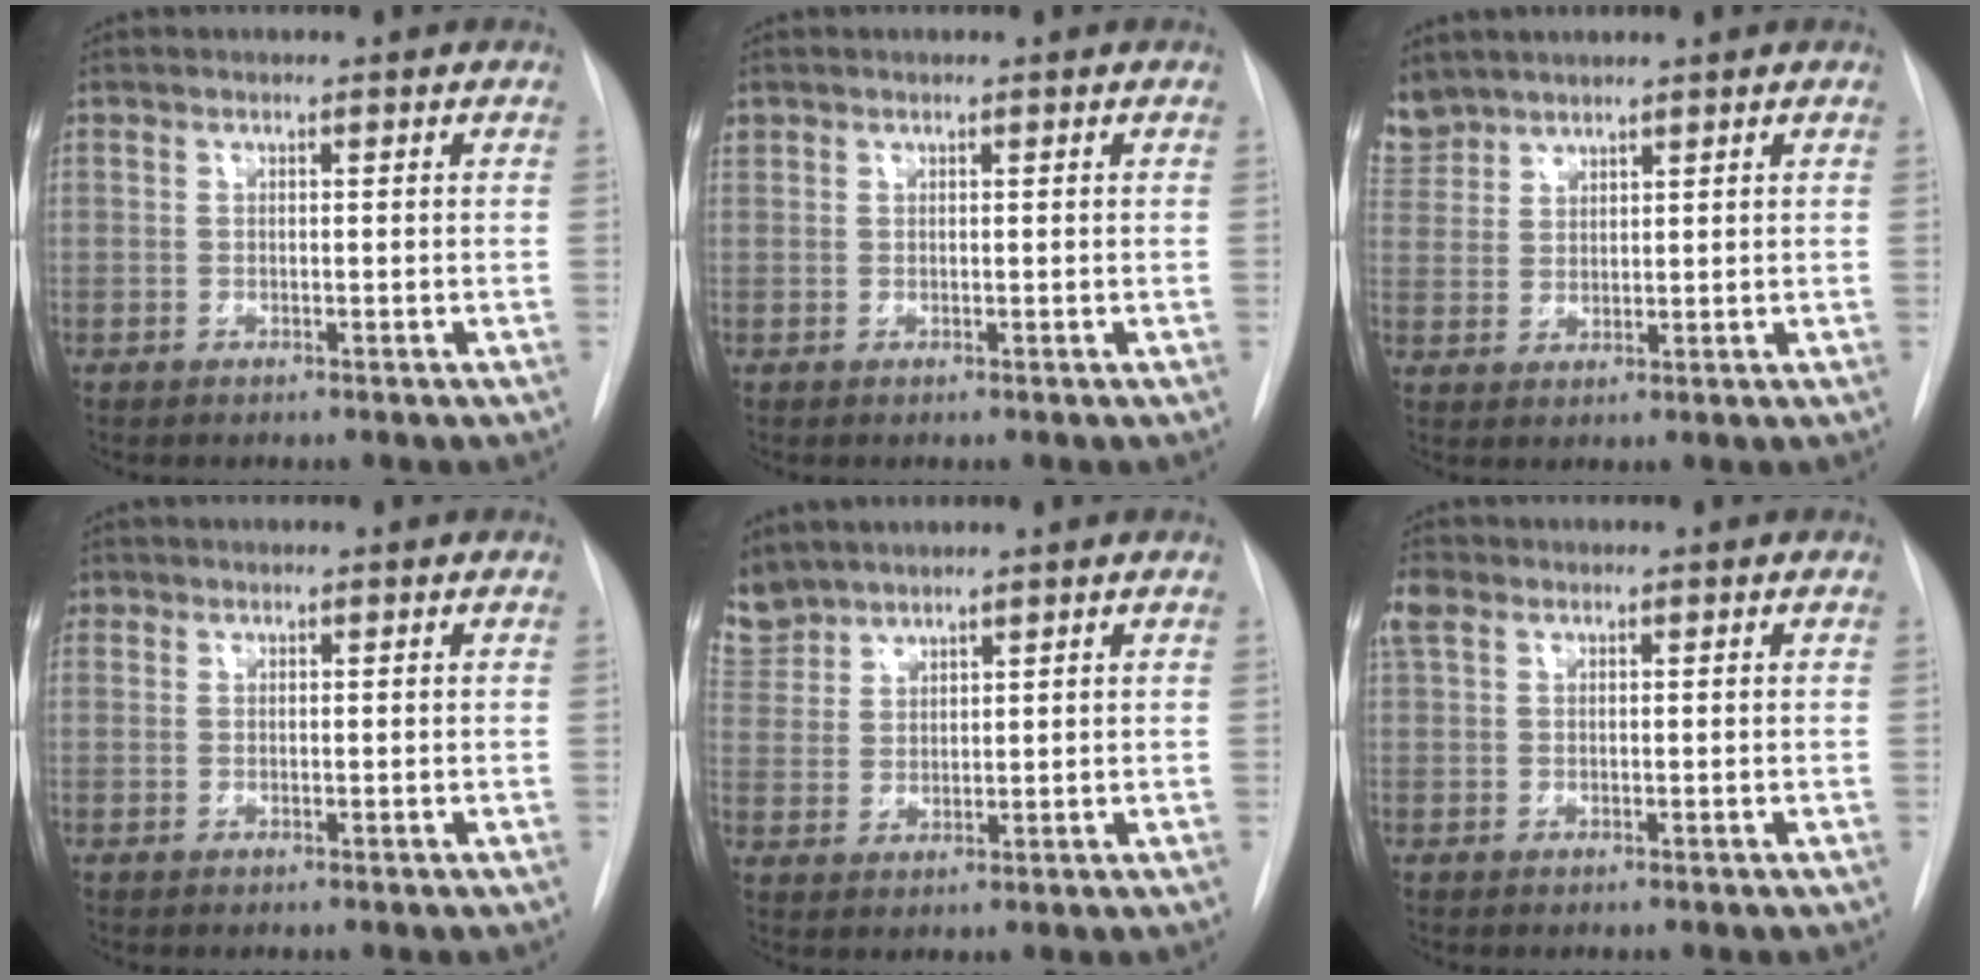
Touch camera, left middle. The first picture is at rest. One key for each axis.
{"total": 0.7, "fx": 0.5, "fy": 0.5, "fz": 0.0, "tx": 0.001, "ty": 0.011, "tz": 0.009}
{"total": 5.8, "fx": 5.3, "fy": 2.4, "fz": 0.1, "tx": -0.004, "ty": 0.010, "tz": 0.114}
{"total": 0.7, "fx": 0.4, "fy": 0.5, "fz": -0.1, "tx": 0.012, "ty": -0.001, "tz": 0.005}
{"total": 6.9, "fx": 6.3, "fy": 2.7, "fz": 0.2, "tx": -0.008, "ty": 0.006, "tz": 0.136}
{"total": 2.3, "fx": 1.3, "fy": 1.4, "fz": 1.2, "tx": -0.037, "ty": 0.023, "tz": 0.030}